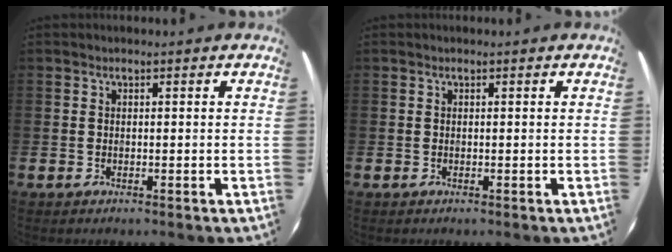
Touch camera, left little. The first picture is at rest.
{"total": 0.0}